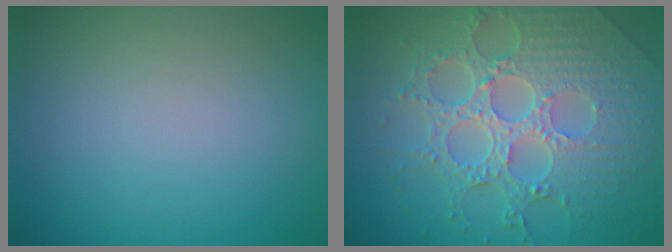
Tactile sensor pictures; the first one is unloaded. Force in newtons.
{"total": 8.3, "press": 6.0, "slide": 5.6}